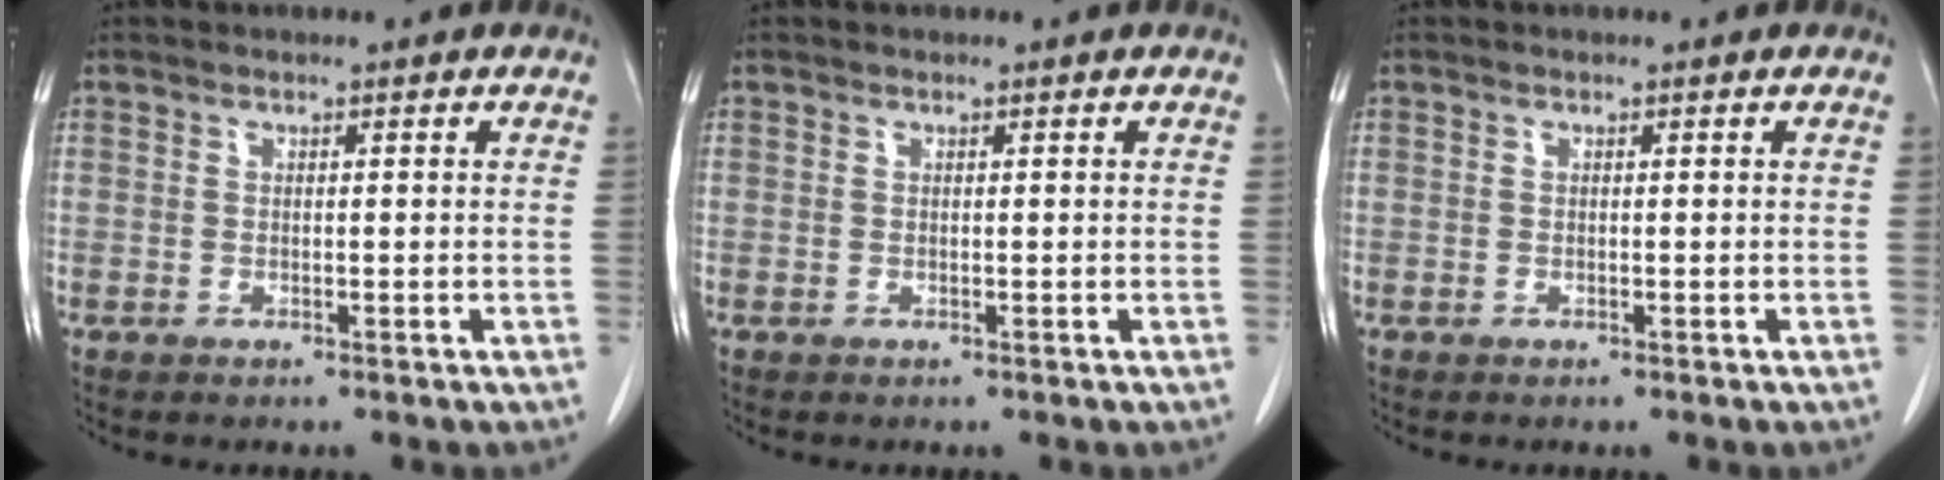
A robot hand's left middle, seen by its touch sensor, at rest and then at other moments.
{"total": 0.0}
{"total": 0.0}